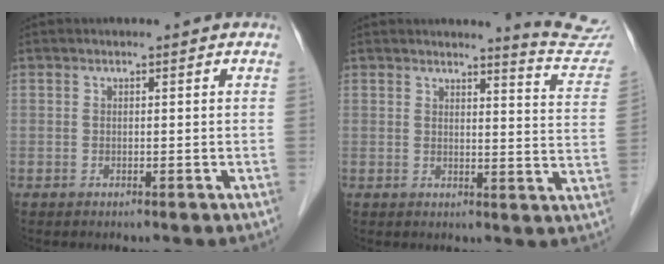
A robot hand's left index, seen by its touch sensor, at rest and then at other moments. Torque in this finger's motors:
{"motor_torque": [0.78, -1.19, 0.17, 0.02]}